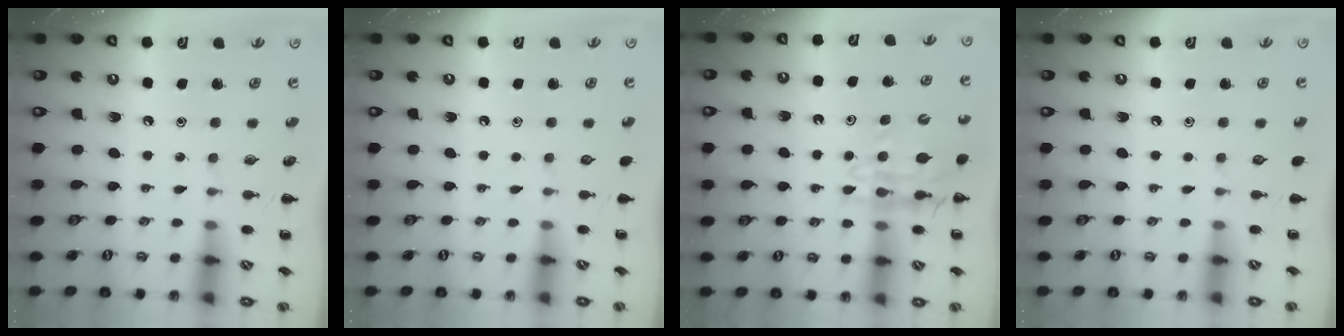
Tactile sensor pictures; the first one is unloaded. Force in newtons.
{"total": 0.0}
{"total": 12.0, "press": 11.3, "slide": 3.9}
{"total": 0.0}